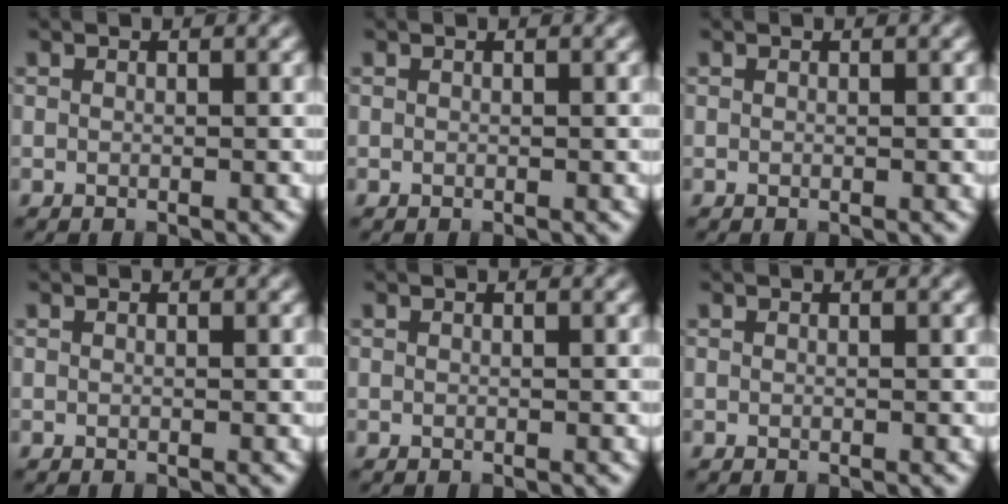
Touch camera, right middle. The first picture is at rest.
{"total": 0.0}
{"total": 0.0}
{"total": 0.0}
{"total": 0.0}
{"total": 0.0}